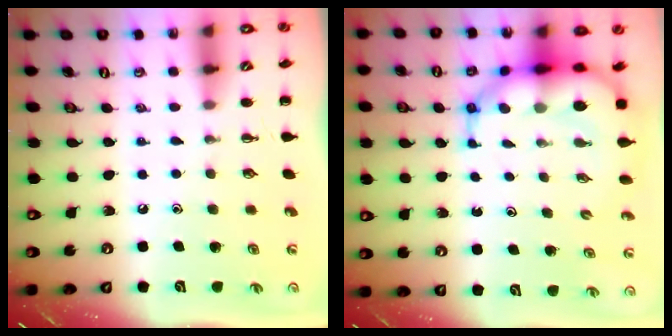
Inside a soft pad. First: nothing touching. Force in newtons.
{"total": 10.7, "press": 10.3, "slide": 2.9}